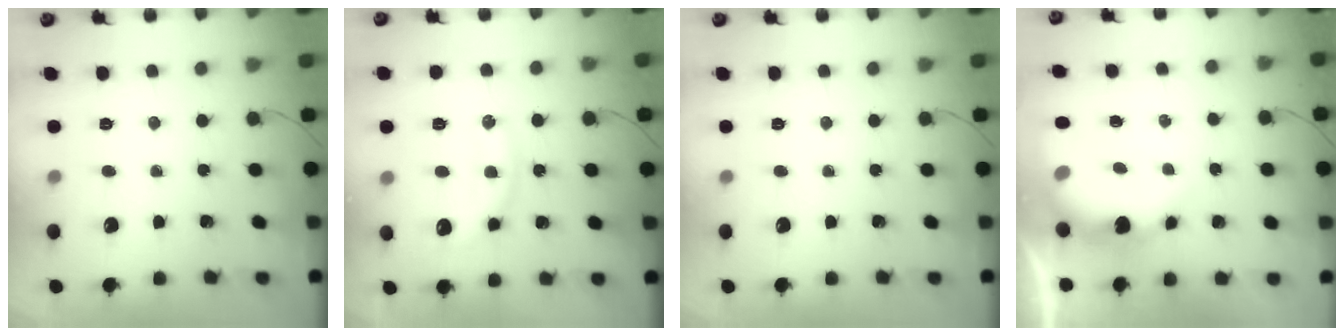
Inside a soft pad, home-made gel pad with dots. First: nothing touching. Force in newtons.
{"total": 13.1, "press": 13.1, "slide": 0.5}
{"total": 0.0}
{"total": 9.0, "press": 8.9, "slide": 0.6}